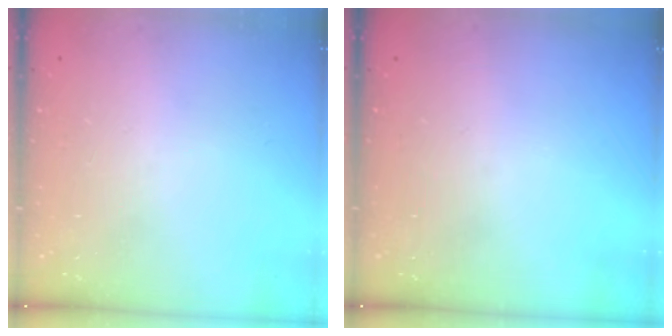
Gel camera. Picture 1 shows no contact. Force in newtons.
{"total": 0.0}